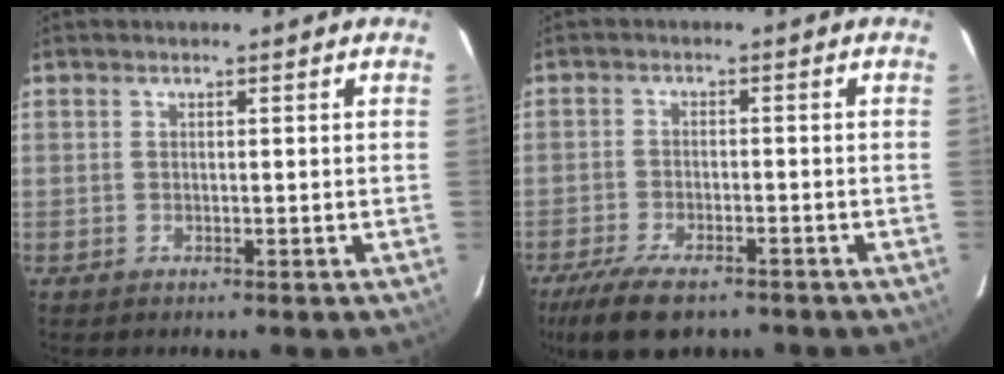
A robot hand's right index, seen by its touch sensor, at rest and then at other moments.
{"total": 11.0, "force": [-8.1, 4.1, 6.2], "torque": [-0.150, -0.028, -0.141]}